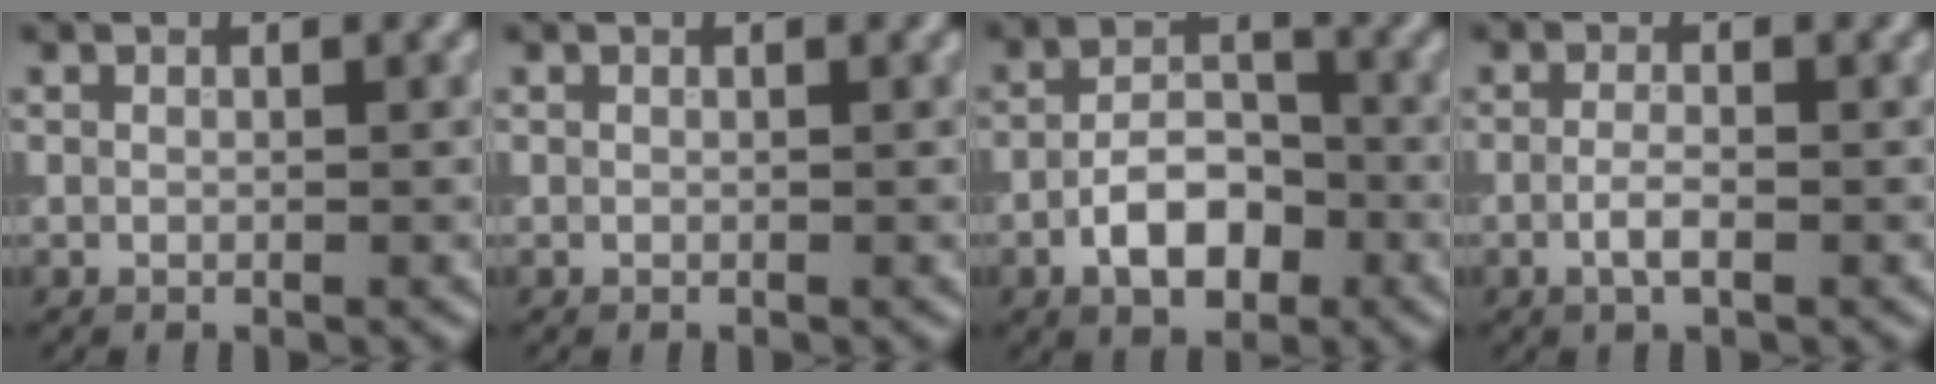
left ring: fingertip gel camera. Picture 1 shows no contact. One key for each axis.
{"total": 0.0}
{"total": 5.2, "fx": -2.1, "fy": 2.8, "fz": 3.8, "tx": -0.060, "ty": 0.007, "tz": -0.040}
{"total": 1.8, "fx": -0.6, "fy": 0.6, "fz": 1.6, "tx": -0.035, "ty": -0.001, "tz": -0.015}